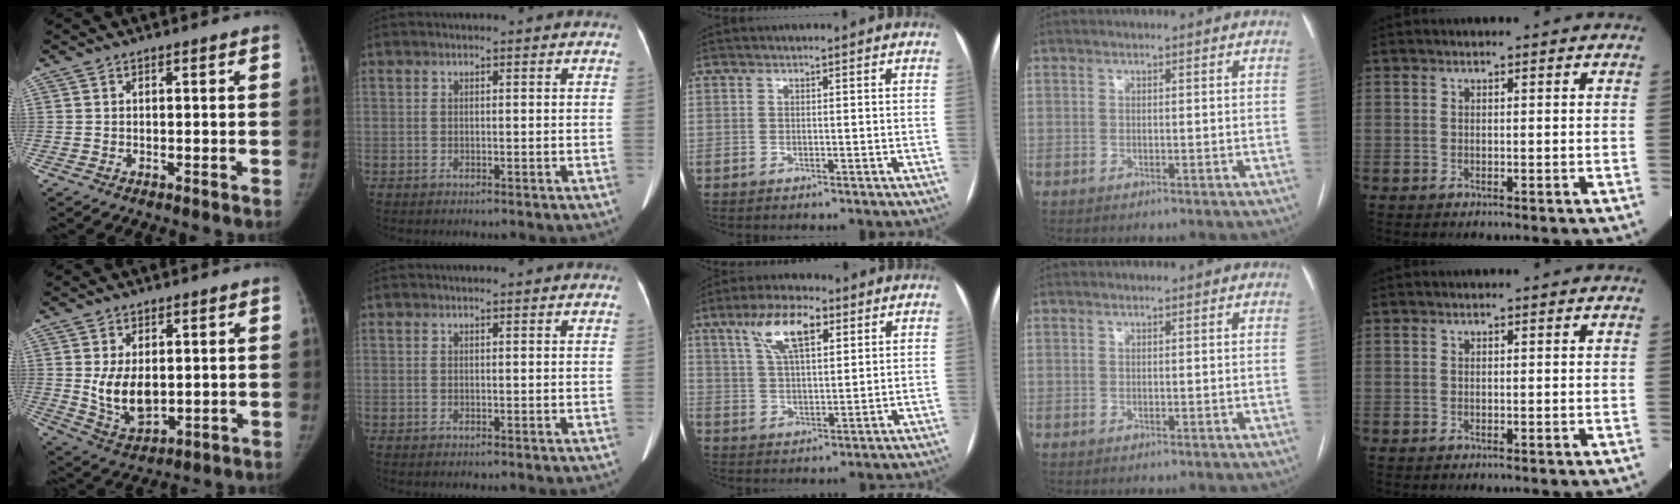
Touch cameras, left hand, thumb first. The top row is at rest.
{"thumb": {"total": 9.0, "force": [0.7, 5.6, 7.0], "torque": [-0.104, -0.018, 0.031]}, "index": {"total": 0.9, "force": [0.8, 0.0, 0.3], "torque": [-0.008, 0.011, 0.011]}, "middle": {"total": 9.5, "force": [4.9, 3.3, 7.5], "torque": [-0.147, 0.020, 0.092]}}